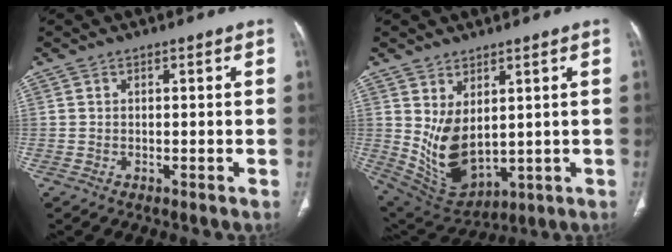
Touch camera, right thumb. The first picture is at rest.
{"total": 11.0, "force": [1.7, 6.6, 8.6], "torque": [-0.143, -0.024, 0.064]}